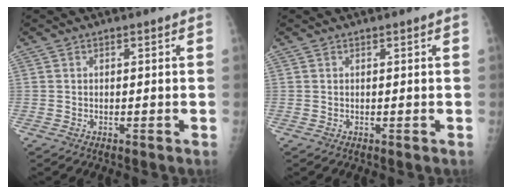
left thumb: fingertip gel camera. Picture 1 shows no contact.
{"total": 0.0}